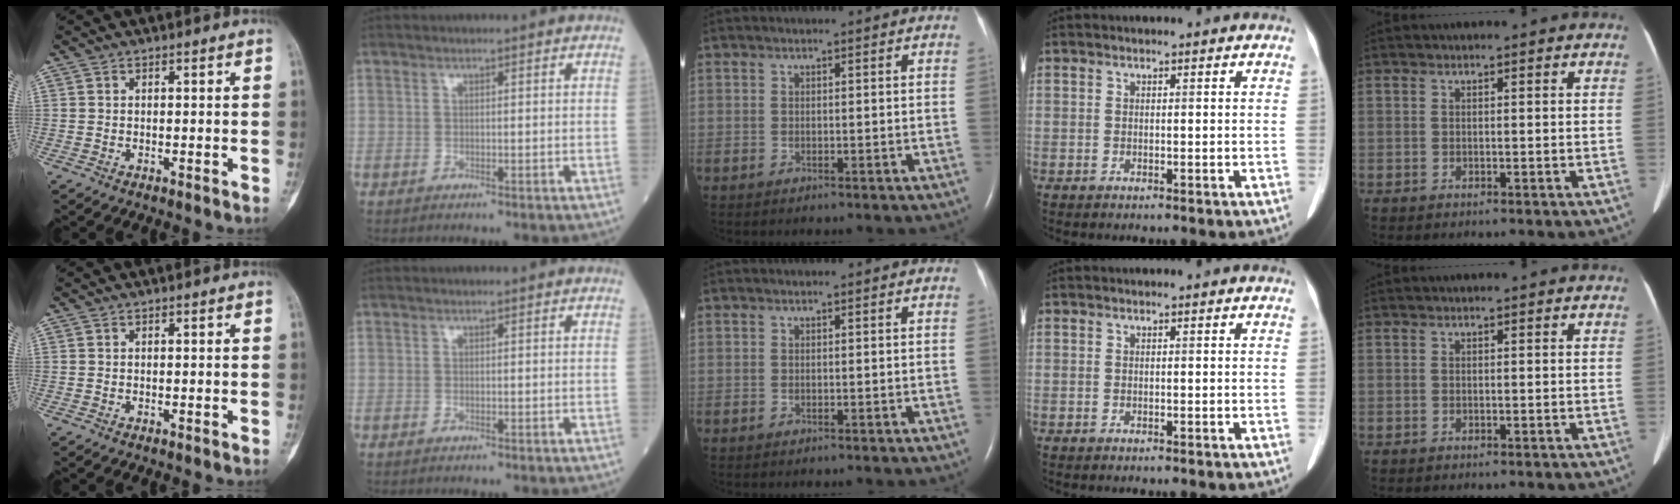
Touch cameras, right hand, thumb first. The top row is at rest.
{}